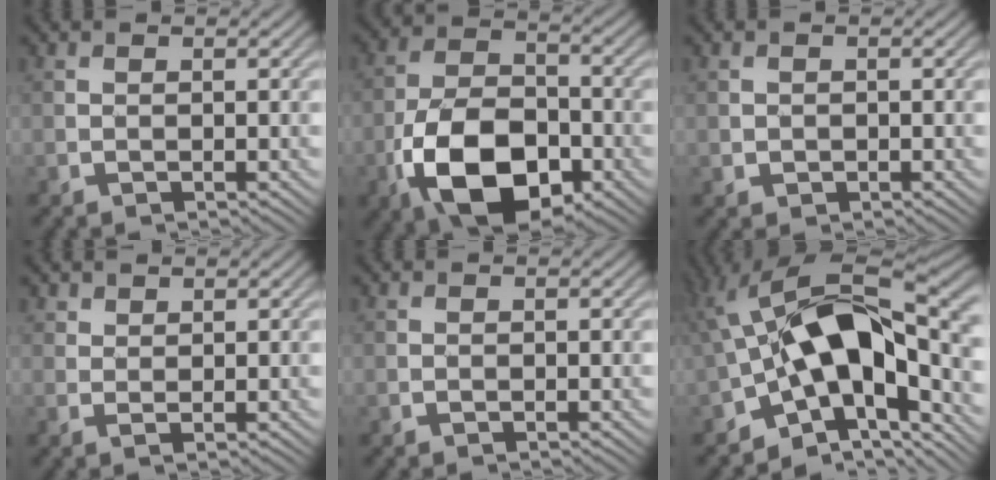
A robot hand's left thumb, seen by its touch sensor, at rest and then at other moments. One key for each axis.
{"total": 14.0, "fx": -5.8, "fy": 8.0, "fz": 9.9, "tx": -0.215, "ty": -0.021, "tz": -0.112}
{"total": 1.0, "fx": -0.2, "fy": 0.9, "fz": 0.3, "tx": -0.004, "ty": -0.007, "tz": -0.005}
{"total": 1.4, "fx": 1.1, "fy": 0.6, "fz": 0.6, "tx": -0.014, "ty": -0.001, "tz": 0.024}
{"total": 0.0}
{"total": 17.0, "fx": -1.1, "fy": 9.4, "fz": 14.1, "tx": -0.216, "ty": 0.025, "tz": -0.043}